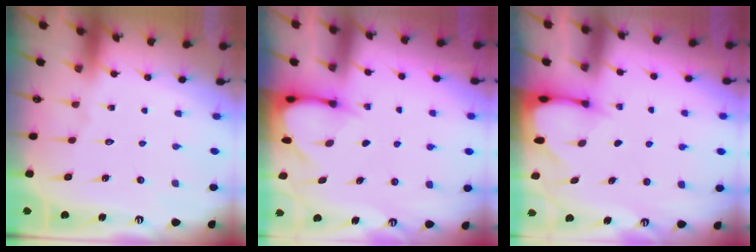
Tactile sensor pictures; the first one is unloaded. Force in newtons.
{"total": 3.6, "press": 3.6, "slide": 0.3}
{"total": 2.5, "press": 2.5, "slide": 0.3}